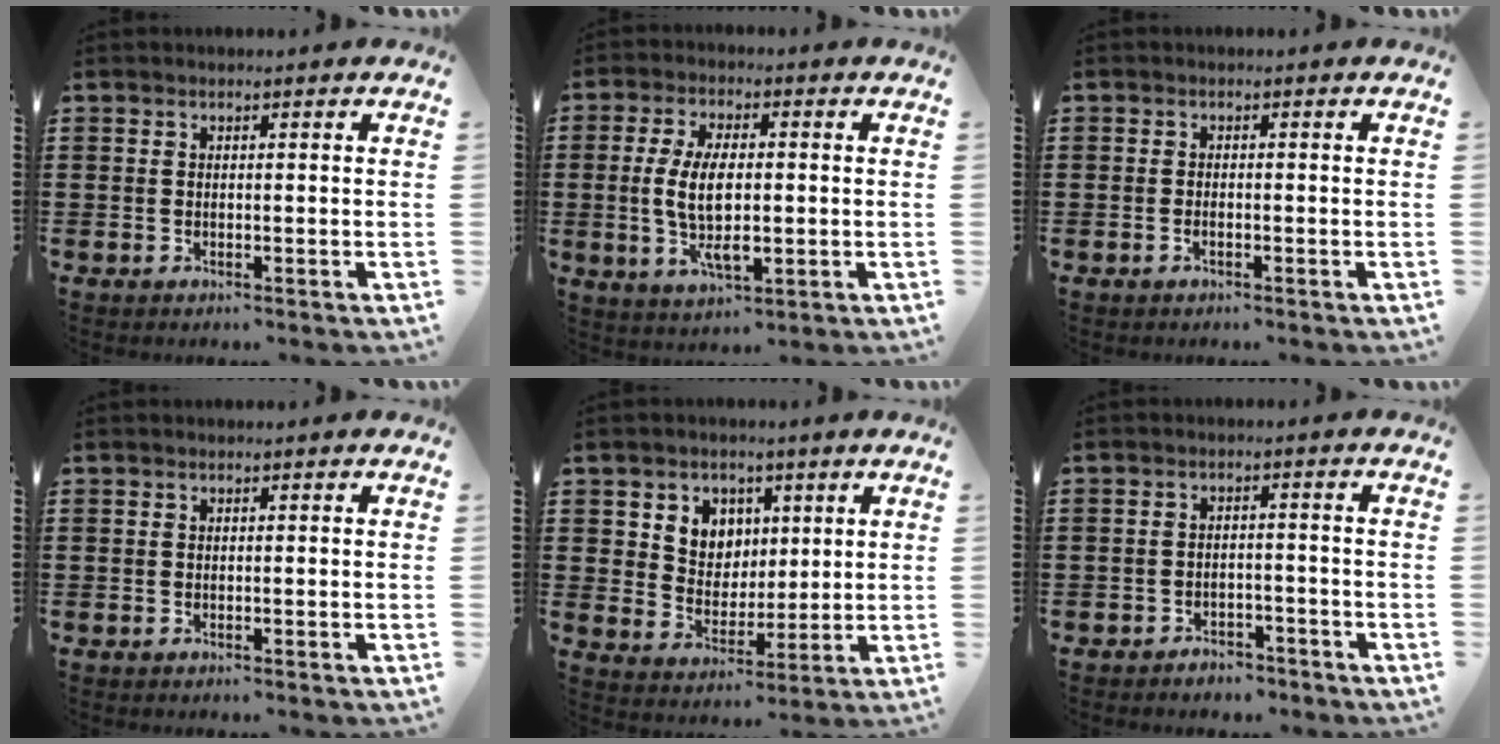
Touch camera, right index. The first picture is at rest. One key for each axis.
{"total": 9.1, "fx": -0.3, "fy": 3.9, "fz": 8.2, "tx": -0.174, "ty": 0.000, "tz": -0.009}
{"total": 0.8, "fx": -0.4, "fy": 0.1, "fz": 0.7, "tx": -0.015, "ty": -0.008, "tz": -0.005}
{"total": 0.0}
{"total": 5.5, "fx": 2.5, "fy": 4.9, "fz": 0.7, "tx": -0.037, "ty": 0.005, "tz": 0.042}
{"total": 2.5, "fx": -2.4, "fy": 0.6, "fz": 0.1, "tx": -0.009, "ty": 0.002, "tz": -0.052}